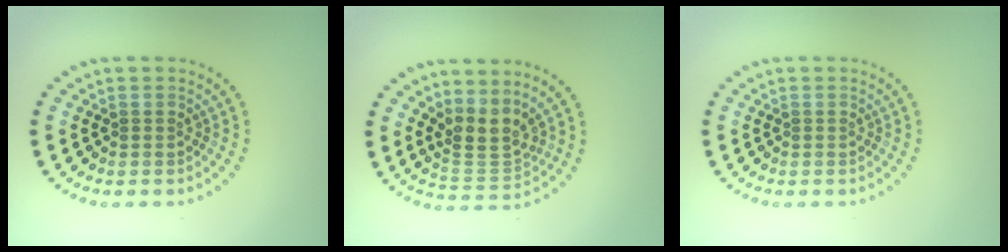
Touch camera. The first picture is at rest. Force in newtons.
{"total": 3.2, "press": 2.3, "slide": 2.1}
{"total": 0.0}